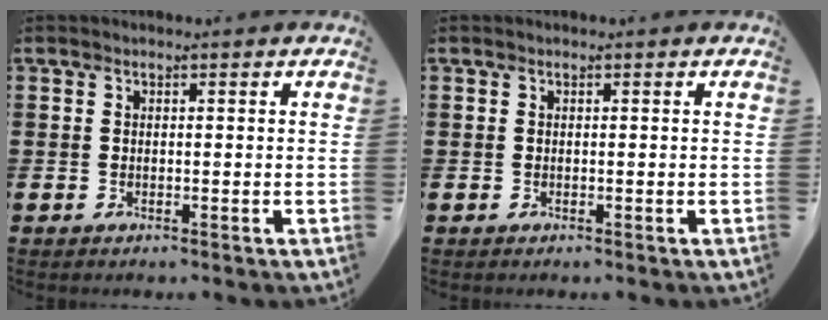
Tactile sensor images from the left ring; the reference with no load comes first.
{"total": 0.0}